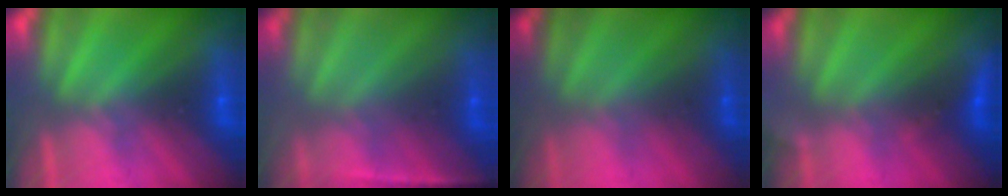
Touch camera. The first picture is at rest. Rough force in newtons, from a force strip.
{"total": 1.7}
{"total": 1.8}
{"total": 2.9}